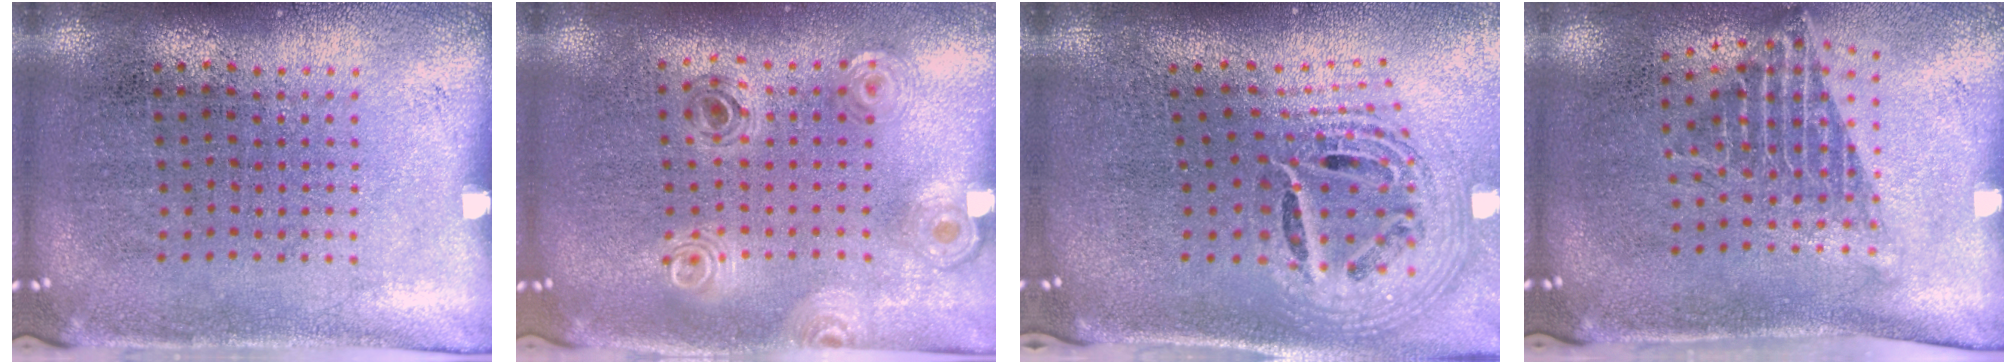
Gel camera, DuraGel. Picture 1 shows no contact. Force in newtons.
{"total": 0.8, "press": 0.8, "slide": 0.1}
{"total": 2.2, "press": 1.6, "slide": 1.5}
{"total": 1.4, "press": 1.1, "slide": 0.9}